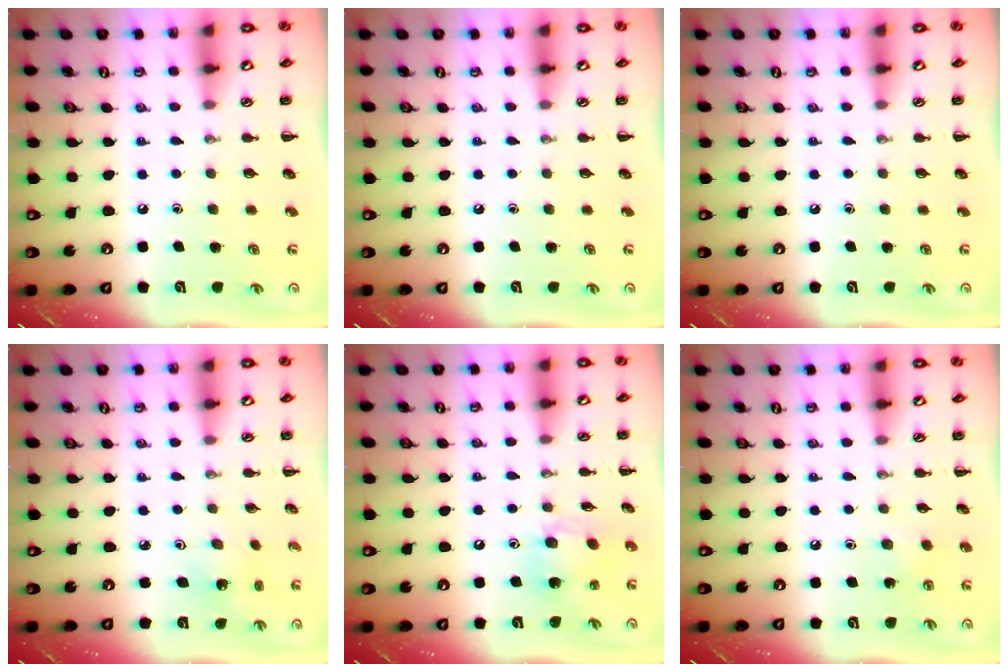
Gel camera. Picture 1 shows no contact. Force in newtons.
{"total": 0.0}
{"total": 0.0}
{"total": 2.3, "press": 2.2, "slide": 0.8}
{"total": 8.6, "press": 8.5, "slide": 0.9}
{"total": 2.8, "press": 2.7, "slide": 0.8}